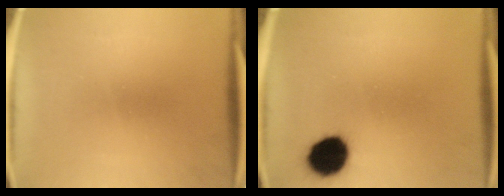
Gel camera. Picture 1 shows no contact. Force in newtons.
{"total": 9.9}